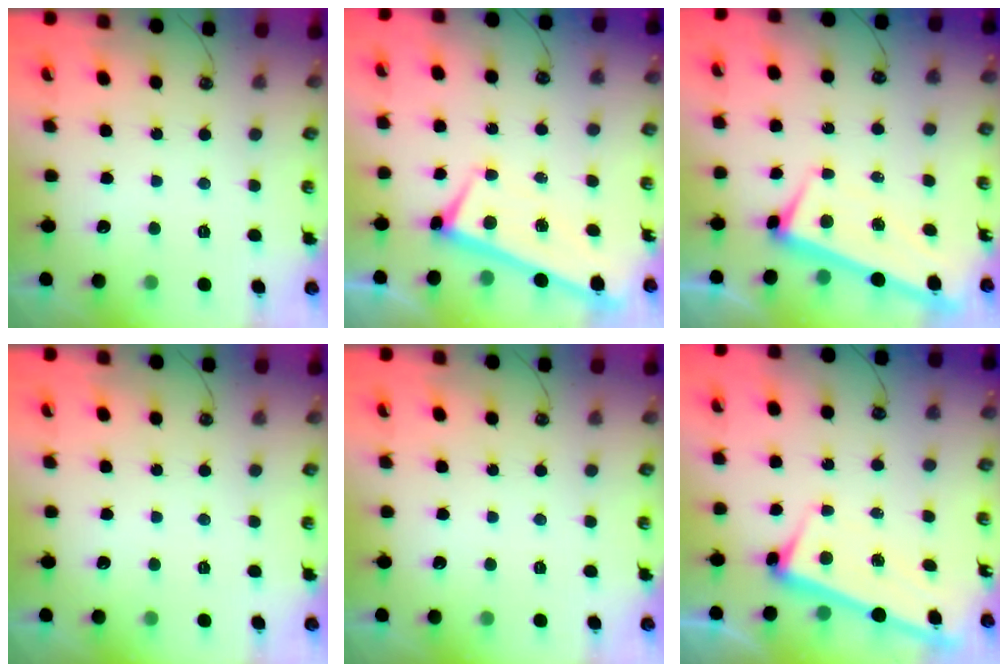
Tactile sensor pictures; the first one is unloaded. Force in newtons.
{"total": 1.0, "press": 0.9, "slide": 0.3}
{"total": 1.3, "press": 0.5, "slide": 1.2}
{"total": 0.0}
{"total": 0.0}
{"total": 2.5, "press": 2.4, "slide": 0.6}